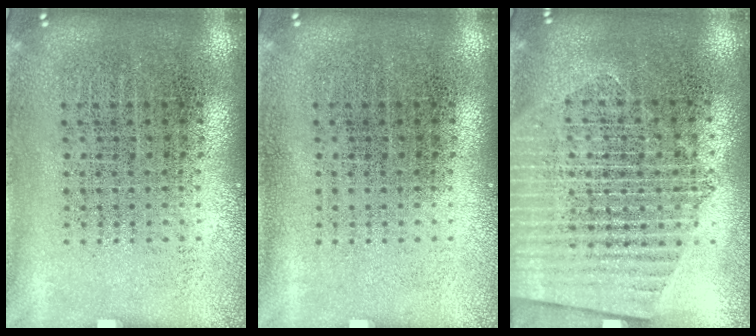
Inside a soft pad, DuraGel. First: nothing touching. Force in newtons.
{"total": 0.0}
{"total": 1.8, "press": 1.6, "slide": 0.8}